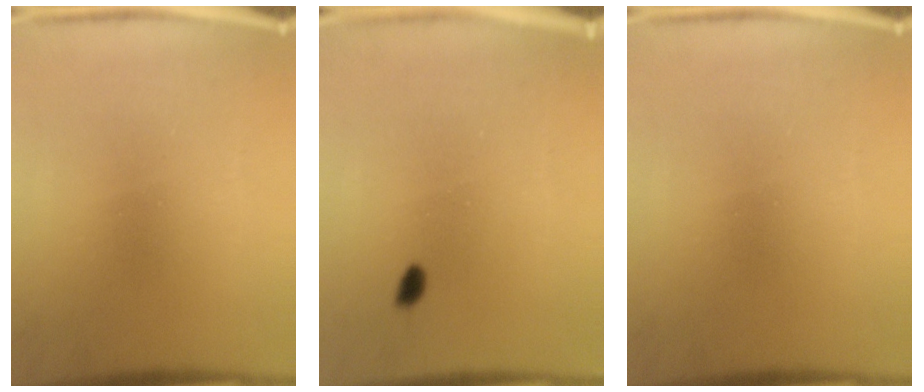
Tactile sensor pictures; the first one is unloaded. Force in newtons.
{"total": 1.5}
{"total": 0.0}